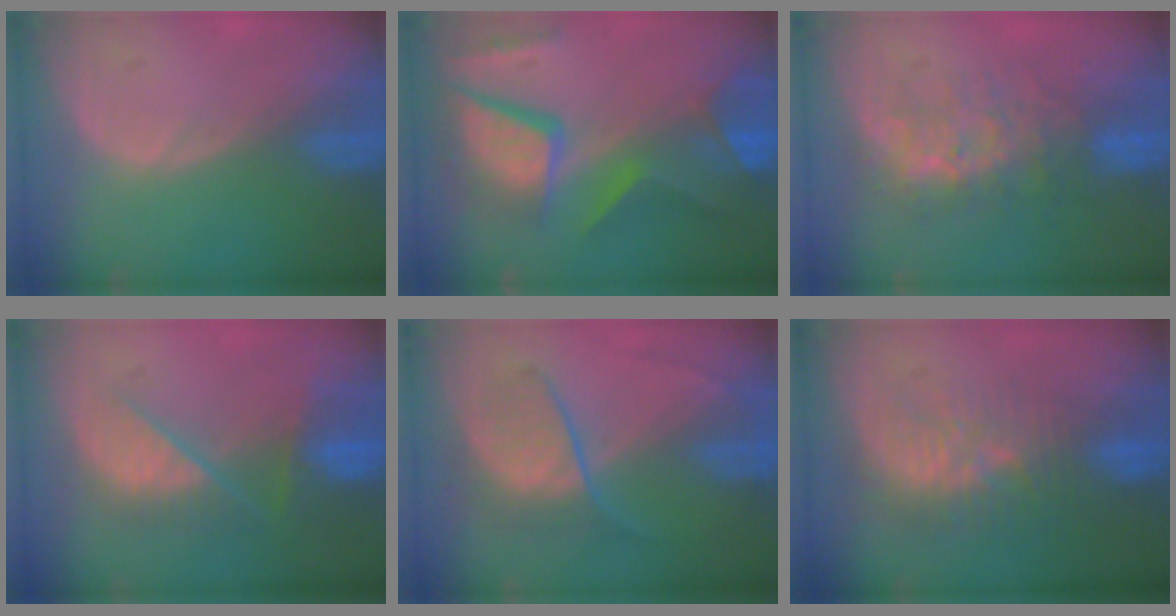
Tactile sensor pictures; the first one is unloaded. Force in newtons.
{"total": 12.1, "press": 9.9, "slide": 7.0}
{"total": 7.6, "press": 7.3, "slide": 2.2}
{"total": 9.0, "press": 7.7, "slide": 4.6}
{"total": 6.3, "press": 6.3, "slide": 0.6}
{"total": 9.6, "press": 8.9, "slide": 3.6}